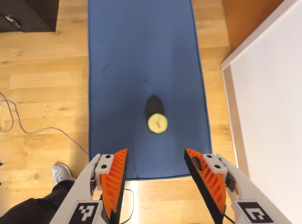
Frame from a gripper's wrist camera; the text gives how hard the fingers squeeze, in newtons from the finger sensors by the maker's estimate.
{"total": 0.7, "left": 1.1, "right": 0.4}